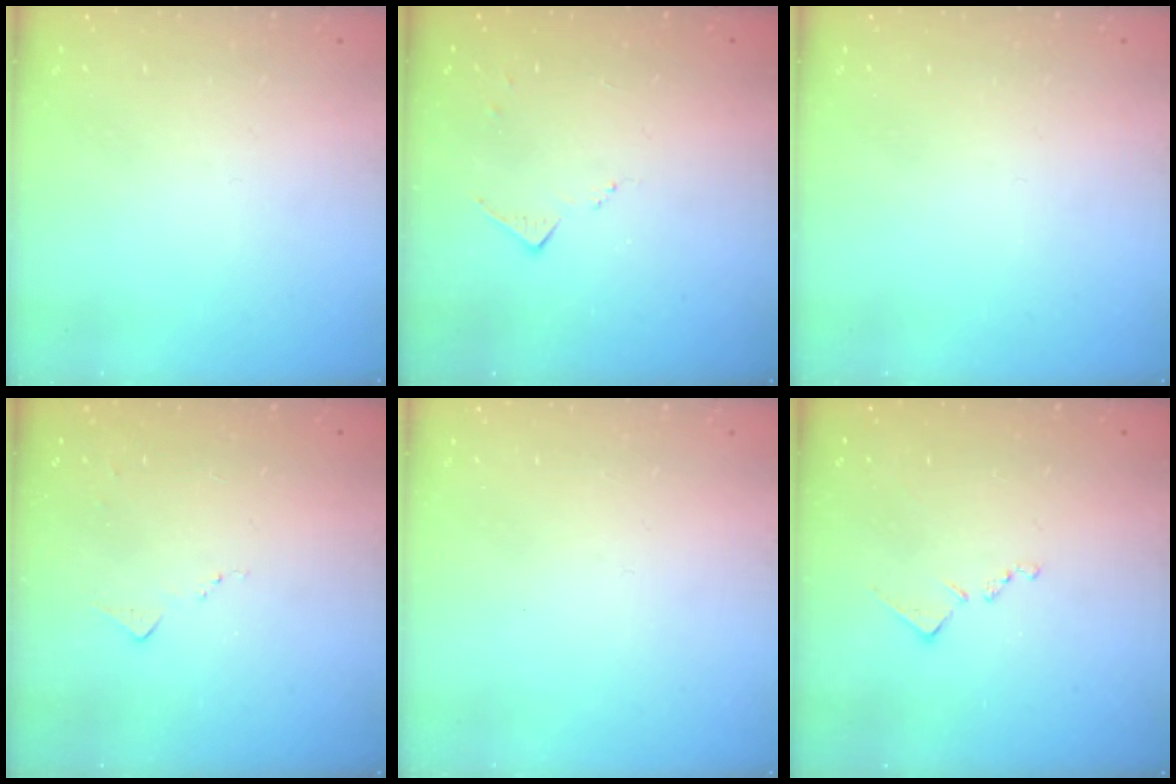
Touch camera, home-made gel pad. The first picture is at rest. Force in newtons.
{"total": 6.4, "press": 6.3, "slide": 0.8}
{"total": 0.0}
{"total": 6.5, "press": 6.4, "slide": 0.8}
{"total": 0.0}
{"total": 8.4, "press": 8.3, "slide": 0.6}